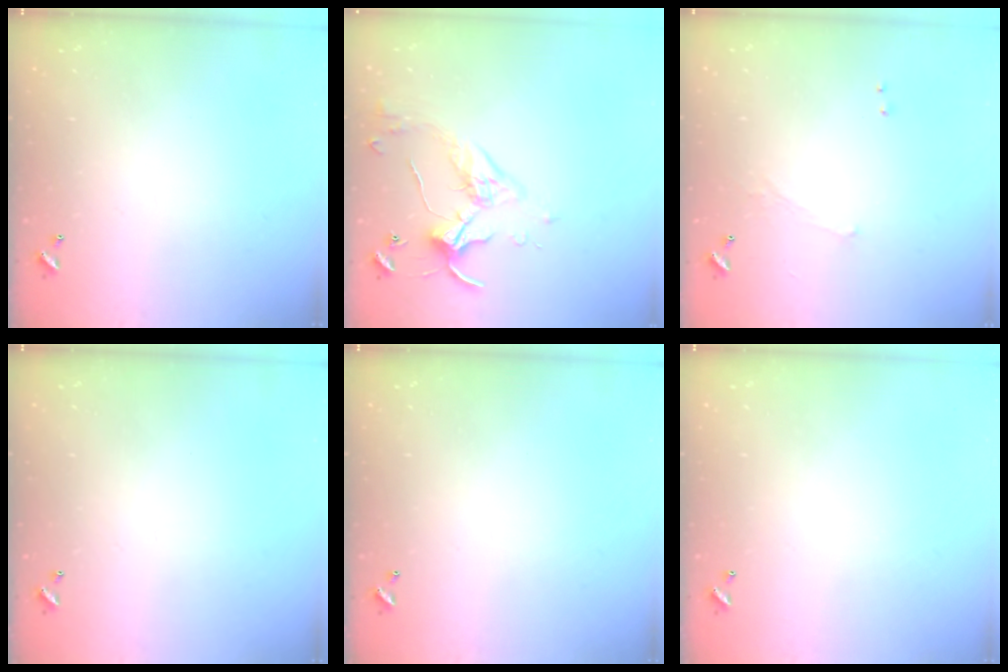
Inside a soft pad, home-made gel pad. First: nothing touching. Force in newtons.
{"total": 3.9, "press": 3.9, "slide": 0.1}
{"total": 0.6, "press": 0.2, "slide": 0.5}
{"total": 0.0}
{"total": 0.0}
{"total": 0.0}